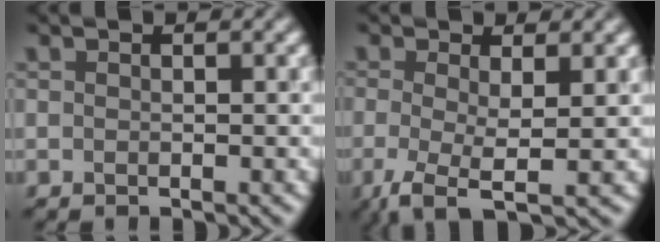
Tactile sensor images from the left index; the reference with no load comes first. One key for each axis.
{"total": 4.0, "fx": -1.3, "fy": 1.2, "fz": 3.6, "tx": -0.079, "ty": -0.005, "tz": -0.029}